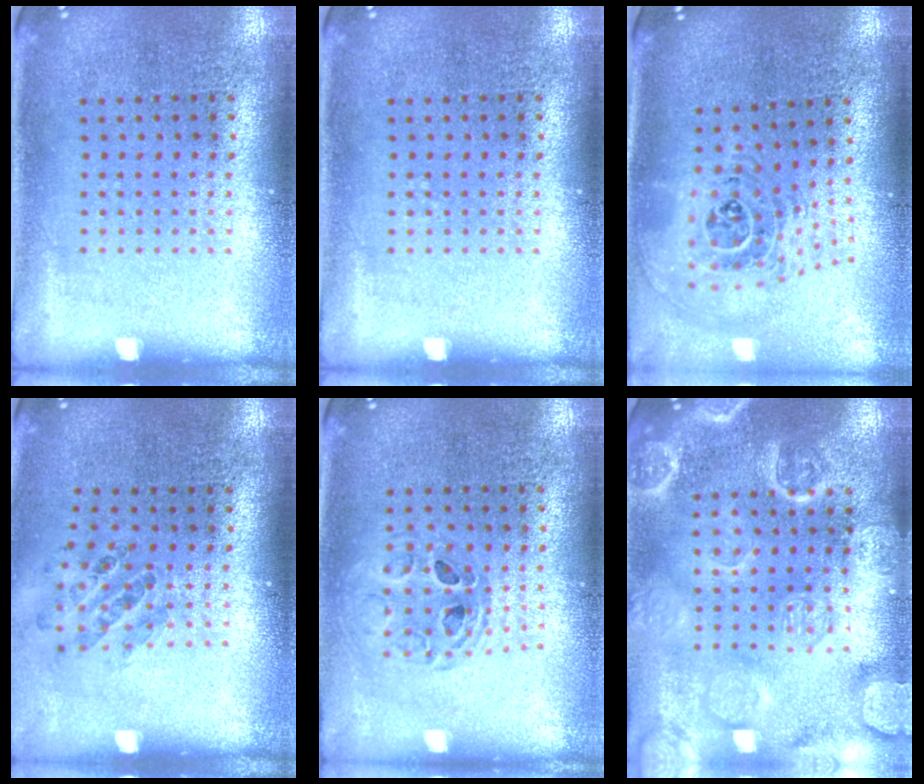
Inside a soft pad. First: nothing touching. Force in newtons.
{"total": 0.0}
{"total": 1.6, "press": 1.4, "slide": 0.8}
{"total": 0.9, "press": 0.9, "slide": 0.0}
{"total": 0.8, "press": 0.8, "slide": 0.1}
{"total": 3.5, "press": 3.5, "slide": 0.4}